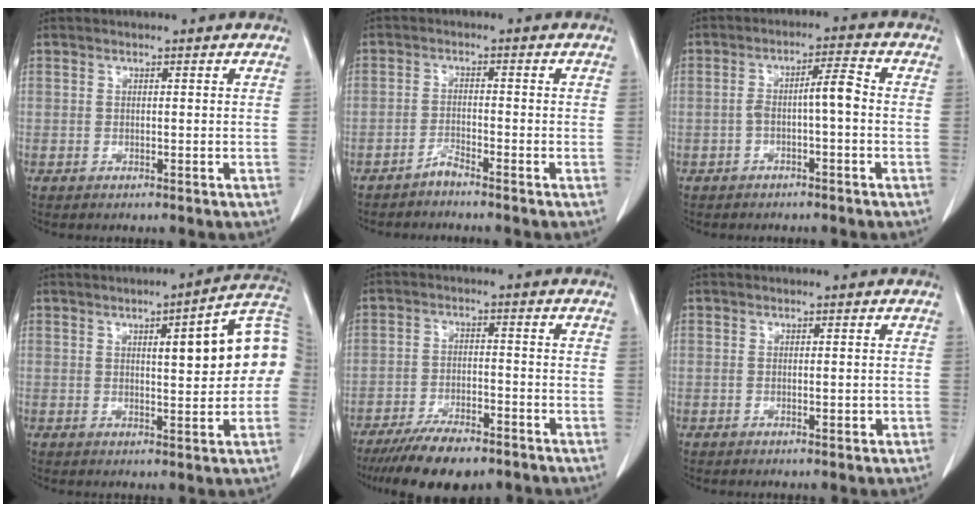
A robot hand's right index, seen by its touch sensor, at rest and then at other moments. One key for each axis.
{"total": 1.8, "fx": -1.7, "fy": -0.3, "fz": 0.4, "tx": -0.007, "ty": -0.002, "tz": -0.034}
{"total": 4.7, "fx": -0.9, "fy": 0.5, "fz": 4.6, "tx": -0.079, "ty": 0.021, "tz": -0.012}
{"total": 11.9, "fx": 1.5, "fy": 2.0, "fz": 11.6, "tx": -0.147, "ty": 0.030, "tz": 0.016}
{"total": 10.3, "fx": -8.0, "fy": 3.2, "fz": 5.7, "tx": -0.091, "ty": -0.014, "tz": -0.131}
{"total": 1.0, "fx": -0.3, "fy": 0.3, "fz": 0.9, "tx": -0.018, "ty": -0.001, "tz": -0.001}